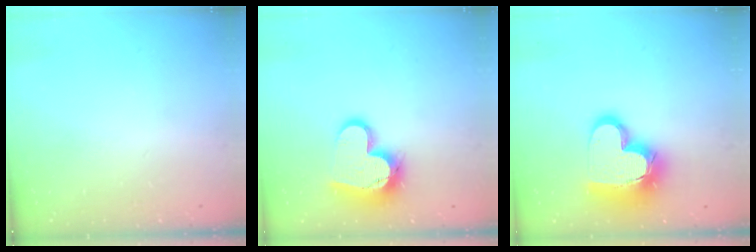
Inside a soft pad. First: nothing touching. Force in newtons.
{"total": 13.7, "press": 13.6, "slide": 1.3}
{"total": 19.4, "press": 19.3, "slide": 1.7}